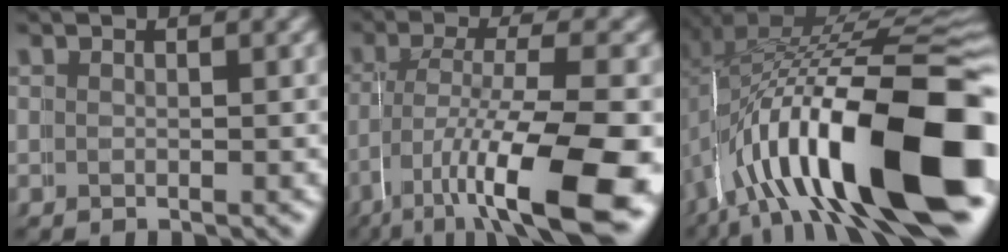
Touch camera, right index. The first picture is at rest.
{"total": 9.8, "force": [-3.9, 3.2, 8.4], "torque": [-0.143, -0.029, -0.049]}
{"total": 19.2, "force": [-5.3, 9.1, 16.0], "torque": [-0.263, -0.031, -0.064]}